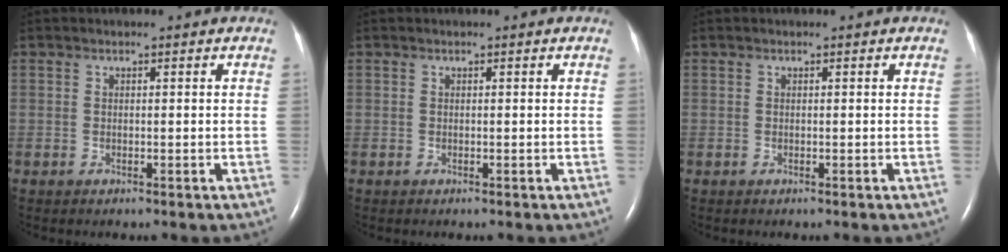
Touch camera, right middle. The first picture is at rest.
{"total": 0.0}
{"total": 0.0}